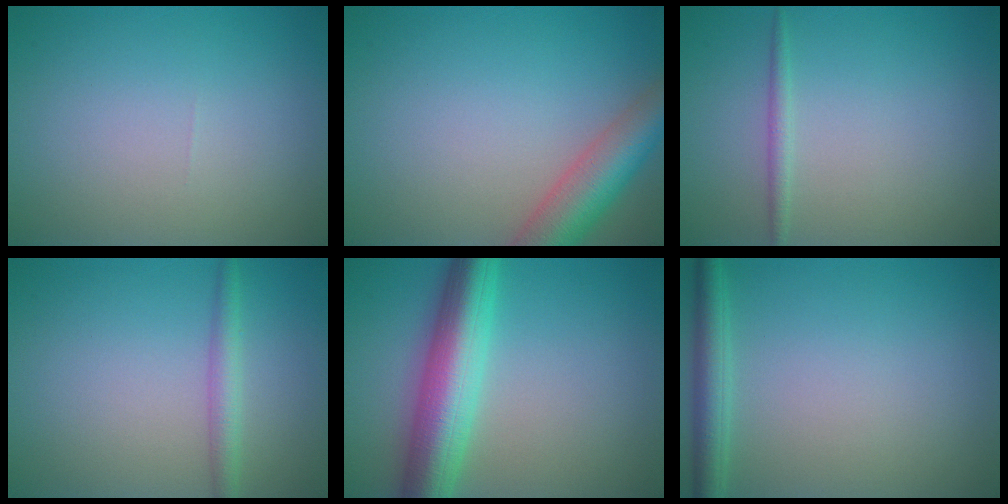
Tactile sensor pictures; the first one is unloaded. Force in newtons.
{"total": 5.9, "press": 5.8, "slide": 0.3}
{"total": 1.1, "press": 1.1, "slide": 0.1}
{"total": 2.2, "press": 2.2, "slide": 0.1}
{"total": 8.0, "press": 8.0, "slide": 0.1}
{"total": 2.8, "press": 2.8, "slide": 0.2}